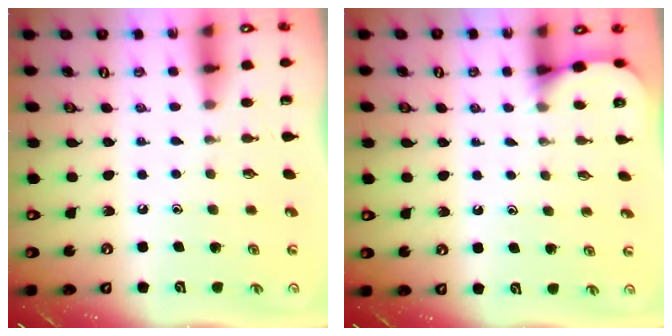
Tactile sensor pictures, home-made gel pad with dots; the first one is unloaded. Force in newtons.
{"total": 3.5, "press": 3.4, "slide": 0.3}